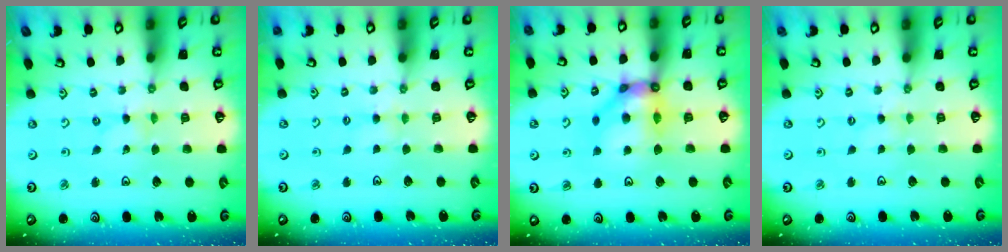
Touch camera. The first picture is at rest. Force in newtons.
{"total": 2.8, "press": 2.8, "slide": 0.5}
{"total": 11.8, "press": 11.8, "slide": 1.0}
{"total": 1.0, "press": 0.9, "slide": 0.2}